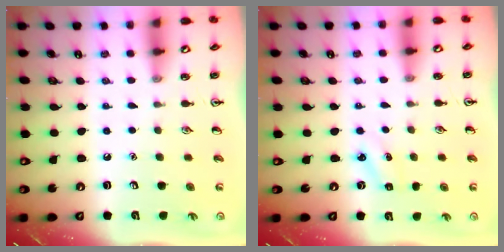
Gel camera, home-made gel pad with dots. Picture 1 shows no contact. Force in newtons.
{"total": 2.5, "press": 2.3, "slide": 0.9}